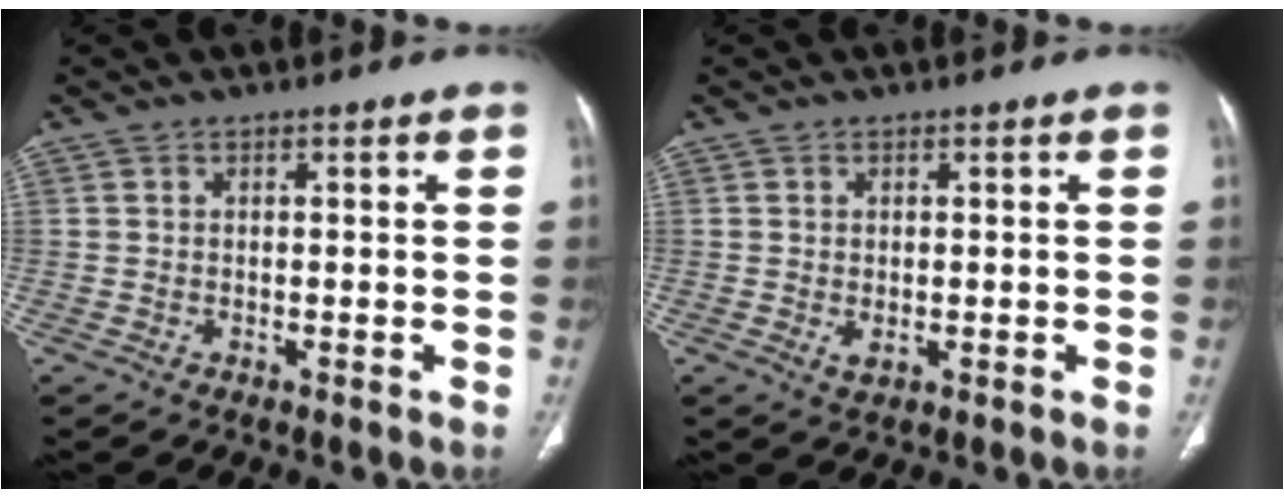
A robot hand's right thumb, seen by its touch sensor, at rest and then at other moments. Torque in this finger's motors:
{"motor_torque": [-0.39, 0.15, 0.35, 0.13, 0.07]}